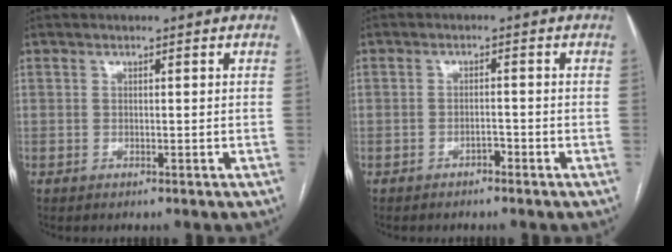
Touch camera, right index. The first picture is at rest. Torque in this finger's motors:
{"motor_torque": [-0.11, 0.15, -0.03, 0.00]}